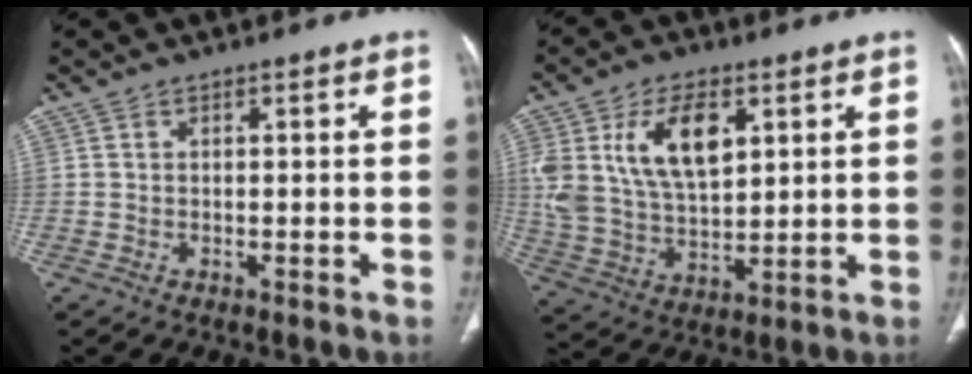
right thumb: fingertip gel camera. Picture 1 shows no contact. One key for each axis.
{"total": 15.5, "fx": 5.4, "fy": 8.7, "fz": 11.6, "tx": -0.209, "ty": -0.015, "tz": 0.114}